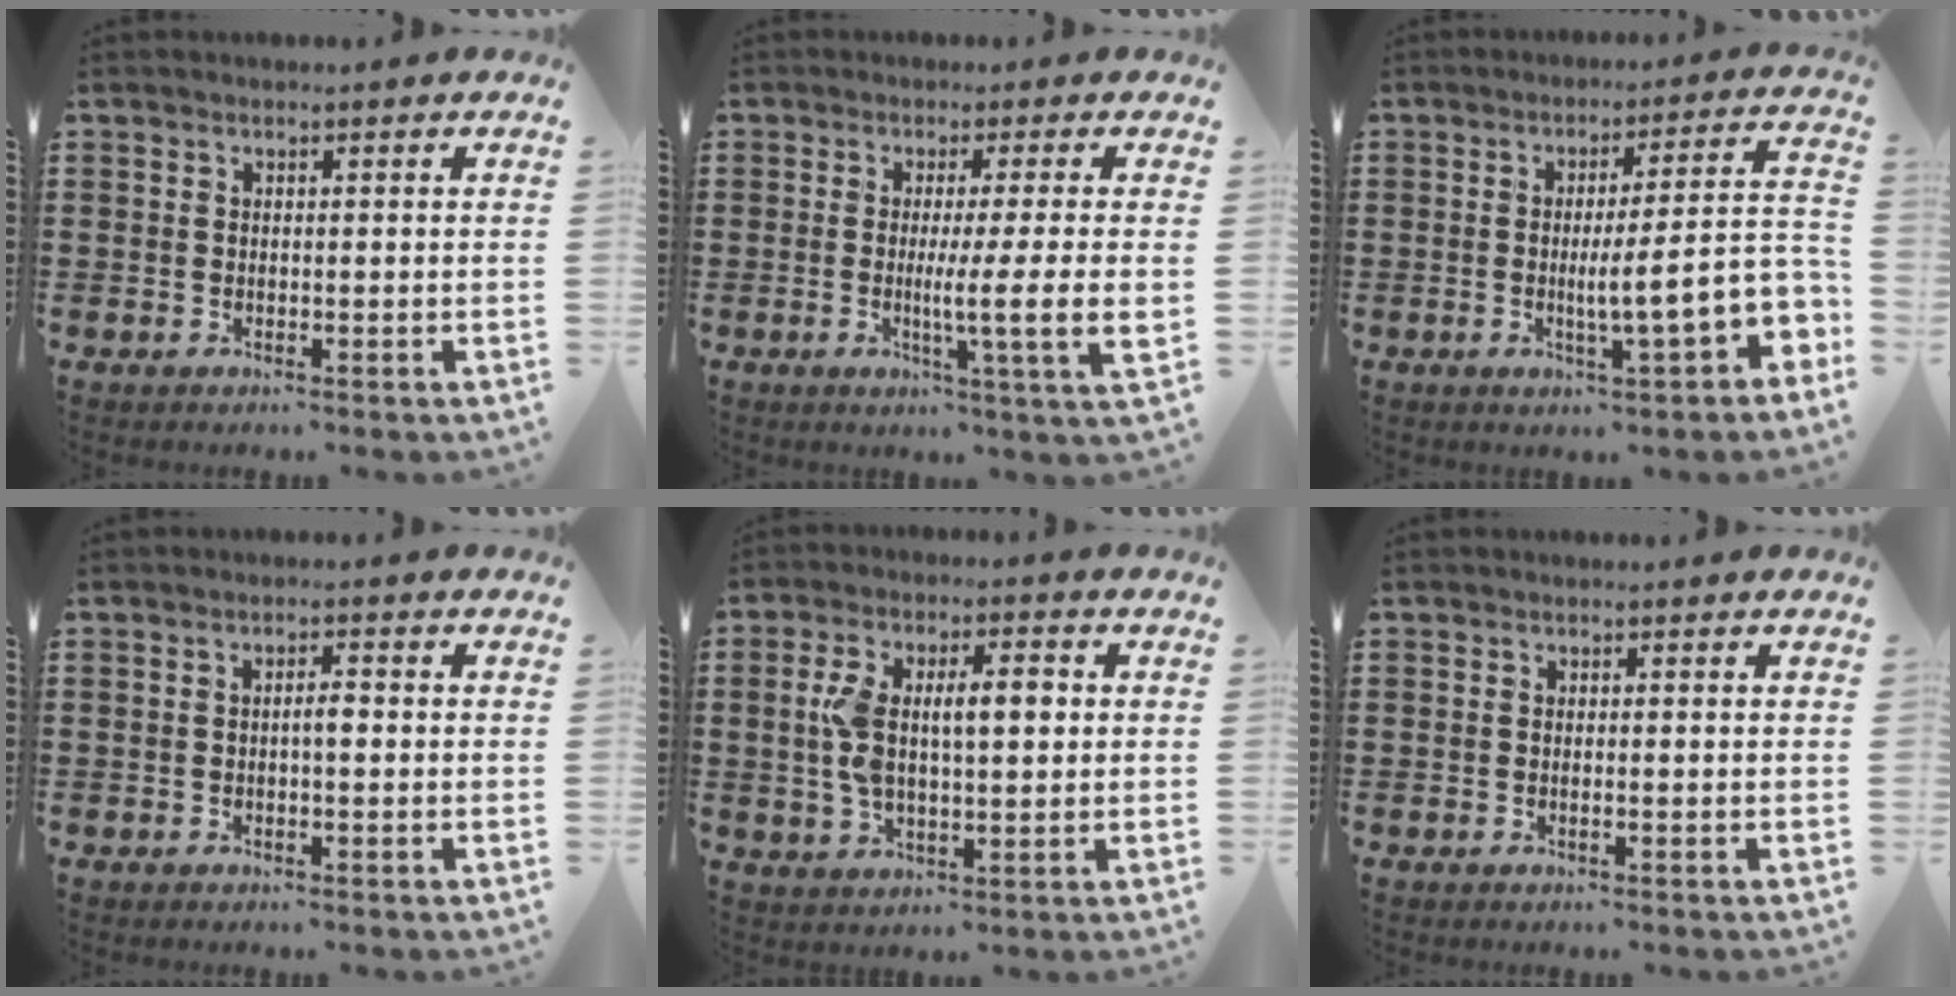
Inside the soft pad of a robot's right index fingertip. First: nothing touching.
{"total": 7.4, "force": [-0.5, -0.6, 7.4], "torque": [-0.127, -0.024, -0.013]}
{"total": 9.5, "force": [-2.2, 1.4, 9.2], "torque": [-0.138, -0.009, -0.039]}
{"total": 1.8, "force": [-0.3, 0.4, 1.7], "torque": [-0.033, 0.003, -0.007]}
{"total": 8.7, "force": [0.9, 3.9, 7.8], "torque": [-0.172, 0.007, 0.008]}
{"total": 0.5, "force": [-0.2, -0.1, 0.4], "torque": [-0.007, -0.004, -0.004]}